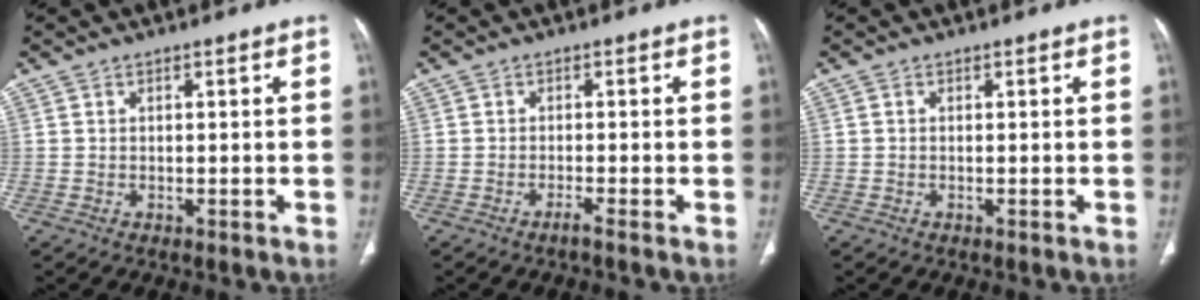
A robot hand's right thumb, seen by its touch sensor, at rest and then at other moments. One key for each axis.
{"total": 1.3, "fx": -1.0, "fy": -0.3, "fz": 0.8, "tx": -0.020, "ty": 0.001, "tz": -0.020}
{"total": 0.0}